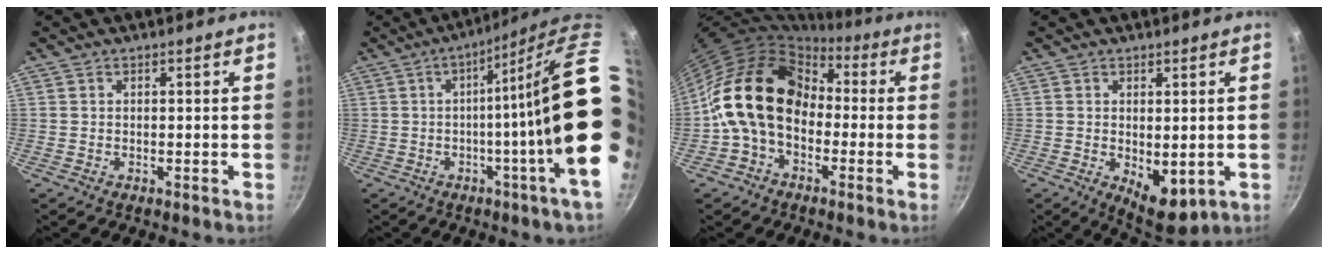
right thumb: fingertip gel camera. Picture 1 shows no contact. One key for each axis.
{"total": 17.8, "fx": 1.7, "fy": 0.0, "fz": 17.8, "tx": -0.235, "ty": -0.027, "tz": 0.010}
{"total": 16.5, "fx": -1.1, "fy": 12.2, "fz": 11.1, "tx": -0.171, "ty": 0.044, "tz": -0.038}
{"total": 7.4, "fx": -0.8, "fy": 3.7, "fz": 6.4, "tx": -0.074, "ty": -0.017, "tz": 0.001}